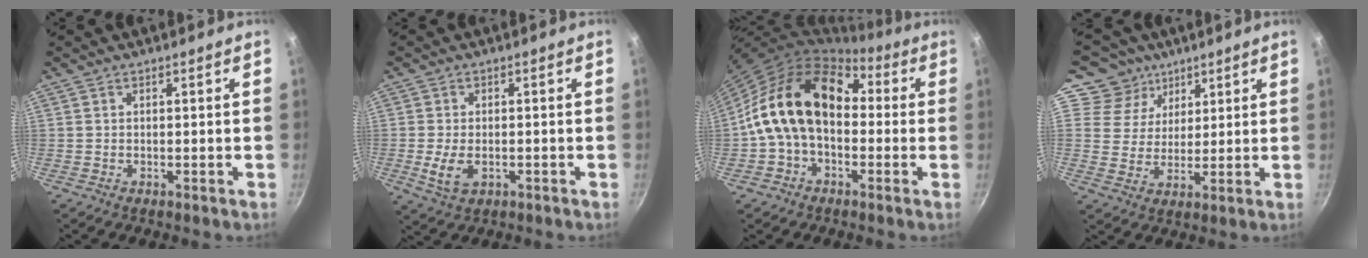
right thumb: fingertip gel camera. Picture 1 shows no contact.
{"total": 5.1, "force": [-1.2, 3.0, 3.9], "torque": [-0.077, -0.002, -0.019]}
{"total": 16.9, "force": [0.4, 11.6, 12.3], "torque": [-0.186, 0.044, -0.012]}
{"total": 8.4, "force": [5.2, 6.5, 1.4], "torque": [0.012, -0.027, 0.084]}